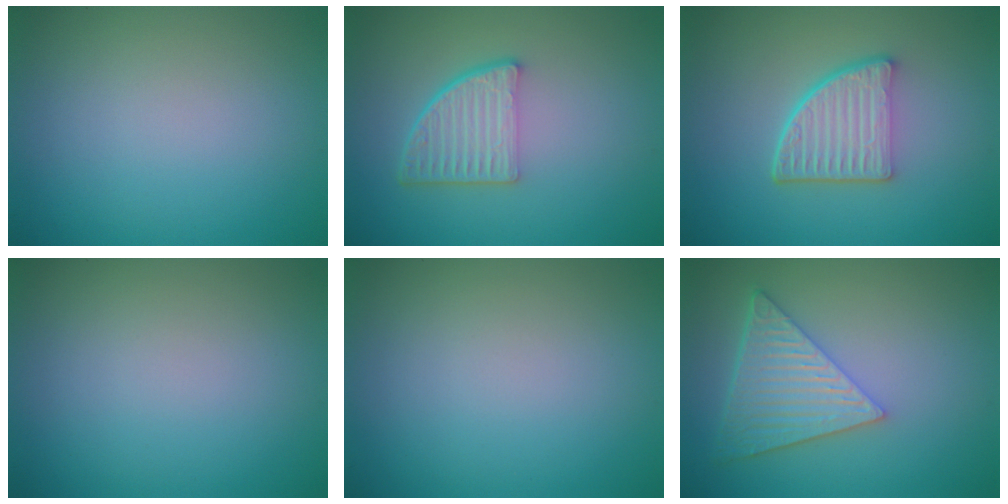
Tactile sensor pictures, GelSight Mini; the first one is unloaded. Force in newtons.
{"total": 4.5, "press": 3.2, "slide": 3.2}
{"total": 5.3, "press": 3.7, "slide": 3.7}
{"total": 0.0}
{"total": 0.0}
{"total": 6.1, "press": 4.5, "slide": 4.0}